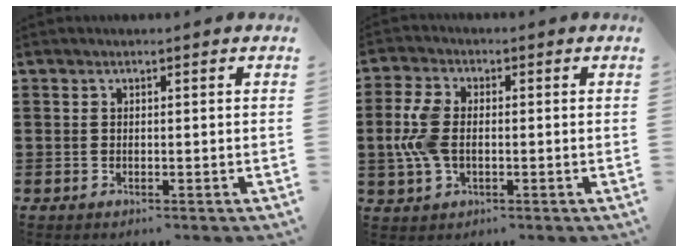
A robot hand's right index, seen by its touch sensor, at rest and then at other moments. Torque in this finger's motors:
{"motor_torque": [0.42, -0.35, 0.37, 0.18]}